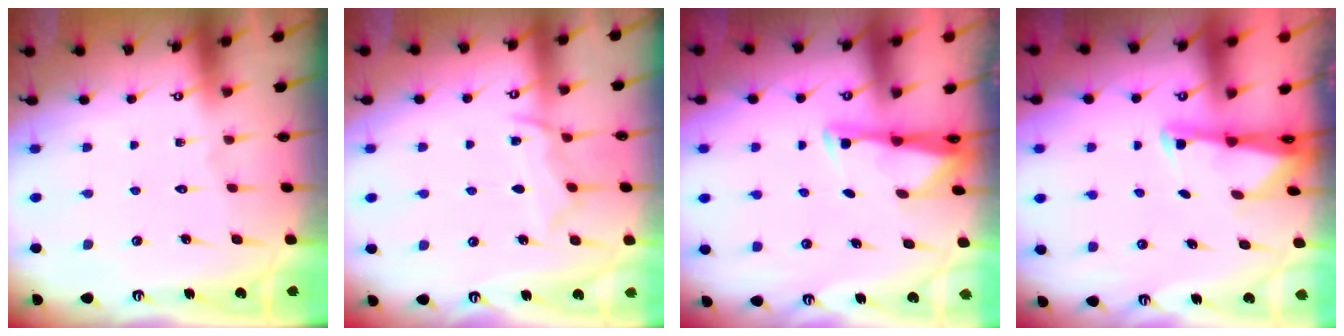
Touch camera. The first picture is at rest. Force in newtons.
{"total": 8.0, "press": 8.0, "slide": 0.8}
{"total": 2.9, "press": 2.9, "slide": 0.4}
{"total": 1.8, "press": 1.7, "slide": 0.4}